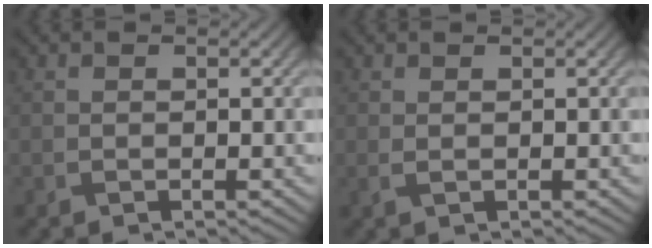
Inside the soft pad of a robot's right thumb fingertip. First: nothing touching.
{"total": 0.7, "force": [0.3, 0.2, 0.6], "torque": [-0.015, 0.002, 0.007]}